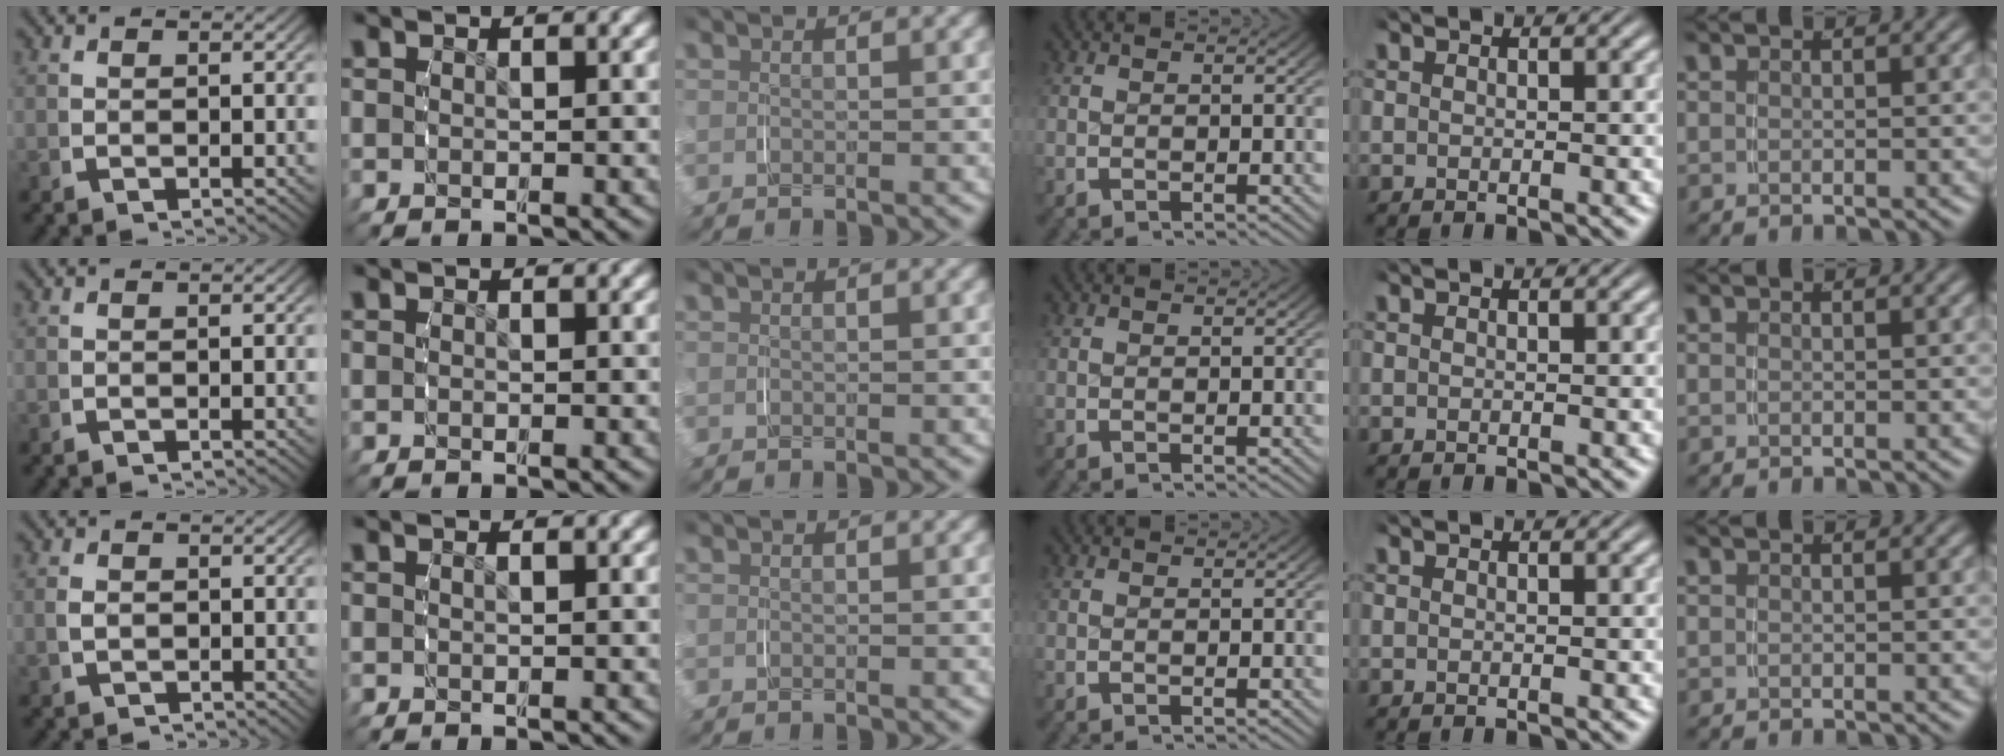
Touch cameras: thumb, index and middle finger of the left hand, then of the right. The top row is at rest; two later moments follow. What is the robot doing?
{"motion": "grasp_and_lifting", "object": "pen bag"}